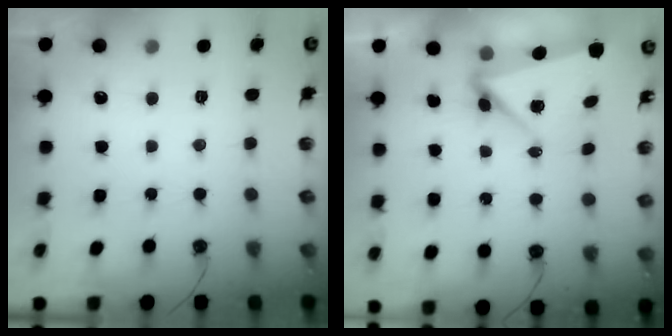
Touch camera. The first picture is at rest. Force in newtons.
{"total": 5.3, "press": 5.3, "slide": 0.9}